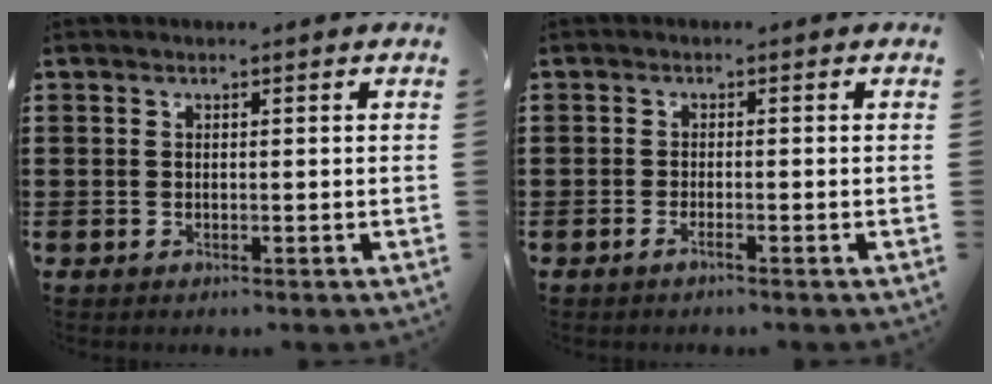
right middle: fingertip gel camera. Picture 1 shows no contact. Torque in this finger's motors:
{"motor_torque": [-0.66, 0.71, -0.02, -0.01]}